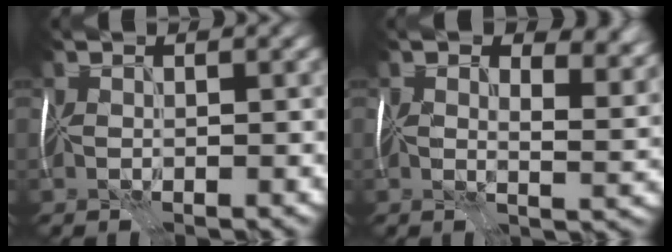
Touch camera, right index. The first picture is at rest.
{"total": 7.5, "force": [4.4, 3.7, 4.9], "torque": [-0.045, 0.007, 0.047]}